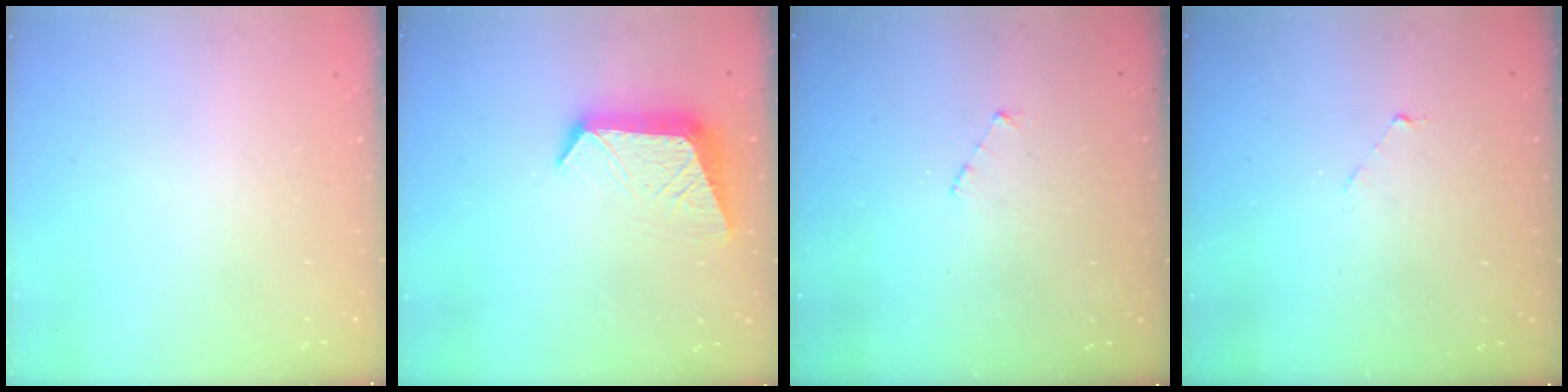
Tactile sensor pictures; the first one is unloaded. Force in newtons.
{"total": 10.7, "press": 10.6, "slide": 1.1}
{"total": 2.6, "press": 2.6, "slide": 0.2}
{"total": 2.1, "press": 2.1, "slide": 0.2}